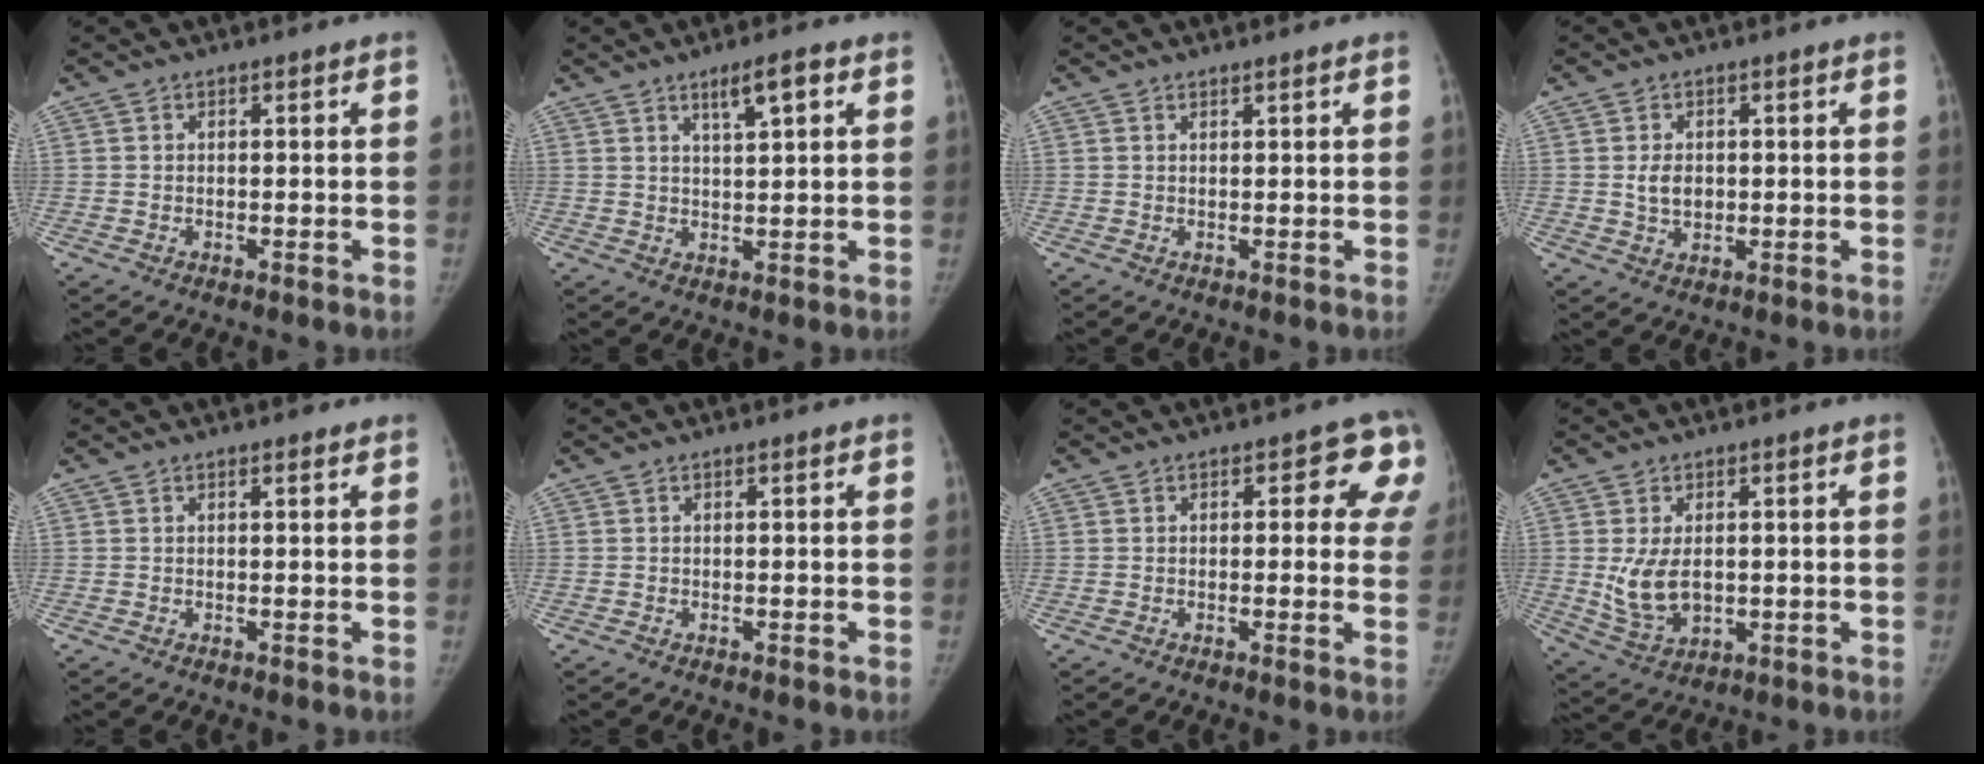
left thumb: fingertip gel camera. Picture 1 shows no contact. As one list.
[{"total": 4.9, "force": [2.7, 0.9, 4.0], "torque": [-0.061, -0.011, 0.046]}, {"total": 0.6, "force": [0.6, 0.0, 0.1], "torque": [-0.004, -0.005, 0.010]}, {"total": 3.9, "force": [0.3, 2.9, 2.6], "torque": [-0.030, -0.002, 0.009]}, {"total": 0.8, "force": [0.6, 0.3, 0.5], "torque": [-0.008, -0.003, 0.008]}, {"total": 0.0}, {"total": 7.2, "force": [2.6, 3.9, 5.4], "torque": [-0.008, -0.002, 0.016]}, {"total": 8.1, "force": [0.2, 5.2, 6.2], "torque": [-0.105, -0.010, 0.018]}]